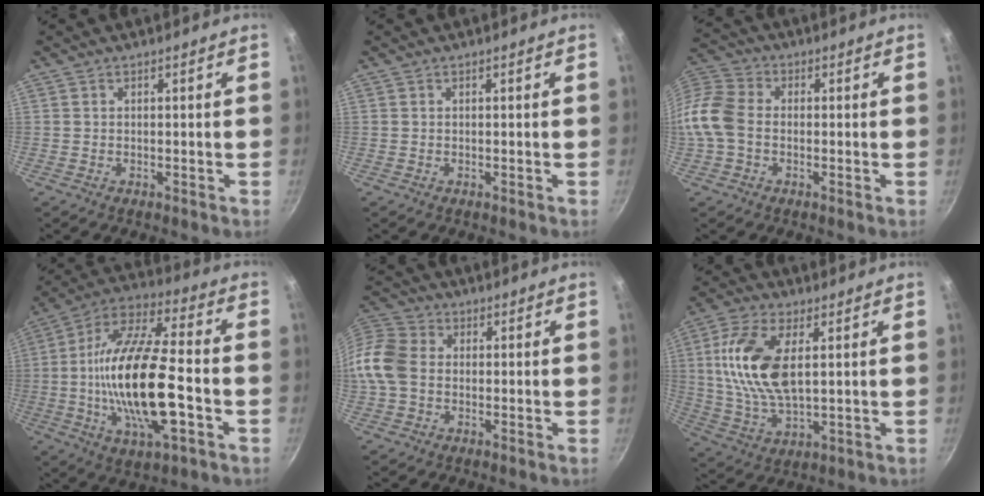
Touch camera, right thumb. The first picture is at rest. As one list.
[{"total": 0.0}, {"total": 9.7, "force": [-1.7, 7.1, 6.4], "torque": [-0.122, 0.024, -0.055]}, {"total": 23.0, "force": [-3.9, 8.3, 21.1], "torque": [-0.392, 0.019, -0.081]}, {"total": 11.9, "force": [-0.9, 9.3, 7.4], "torque": [-0.145, 0.023, -0.038]}, {"total": 15.1, "force": [3.1, 7.5, 12.7], "torque": [-0.248, -0.005, 0.060]}]